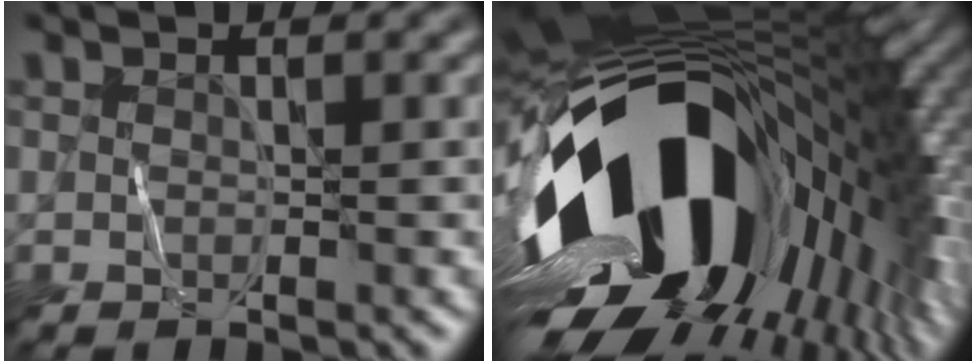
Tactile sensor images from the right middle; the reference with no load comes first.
{"total": 20.7, "force": [-3.0, 11.3, 17.1], "torque": [-0.302, -0.037, -0.053]}